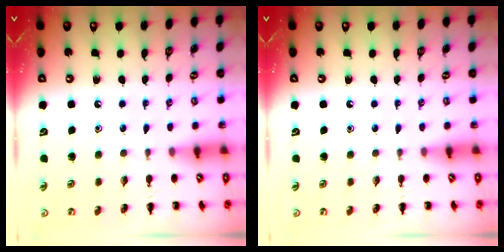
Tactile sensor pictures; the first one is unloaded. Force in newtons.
{"total": 0.0}